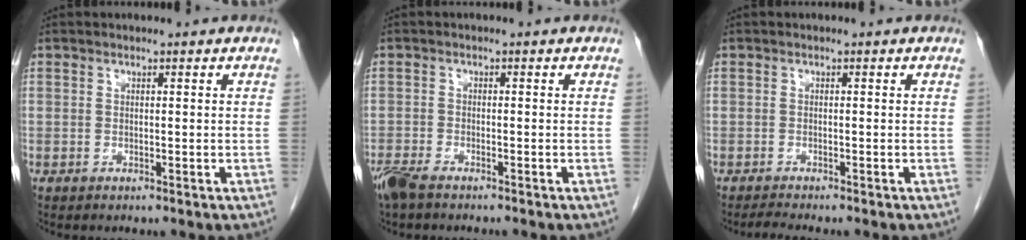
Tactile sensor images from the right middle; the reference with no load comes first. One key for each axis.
{"total": 4.1, "fx": -3.4, "fy": 0.8, "fz": 2.2, "tx": -0.046, "ty": -0.010, "tz": -0.062}
{"total": 1.4, "fx": -1.3, "fy": -0.6, "fz": 0.4, "tx": -0.018, "ty": -0.008, "tz": -0.025}